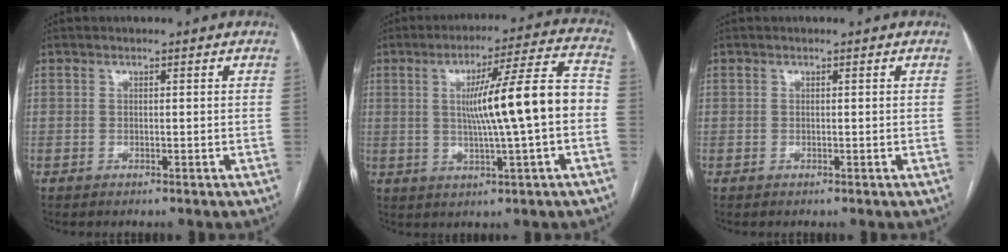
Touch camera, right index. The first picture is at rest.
{"total": 13.6, "force": [-0.4, 0.1, 13.6], "torque": [-0.208, 0.019, -0.006]}
{"total": 0.0}